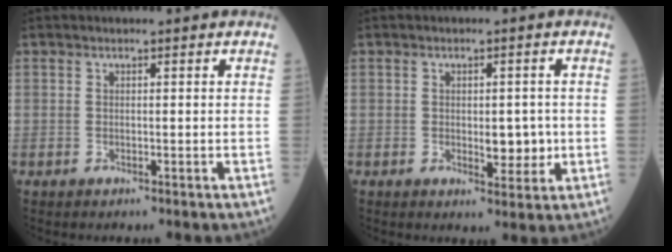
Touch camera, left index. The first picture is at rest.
{"total": 4.0, "force": [-0.4, 1.9, 3.5], "torque": [-0.043, -0.007, -0.002]}